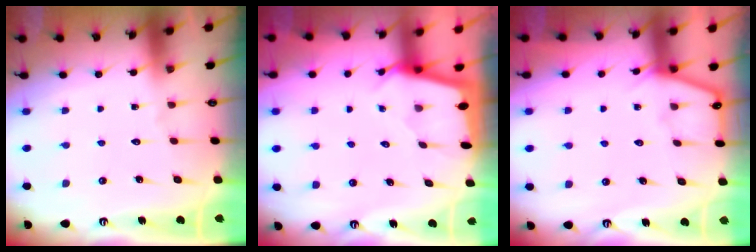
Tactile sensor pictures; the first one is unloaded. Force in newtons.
{"total": 2.1, "press": 2.1, "slide": 0.3}
{"total": 3.9, "press": 3.8, "slide": 0.5}